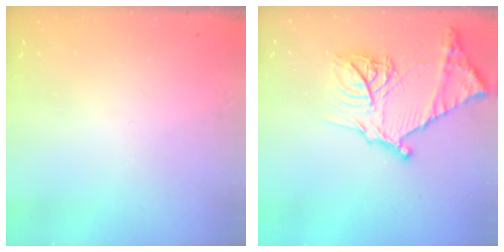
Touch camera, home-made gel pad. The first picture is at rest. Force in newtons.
{"total": 20.3, "press": 20.3, "slide": 1.7}